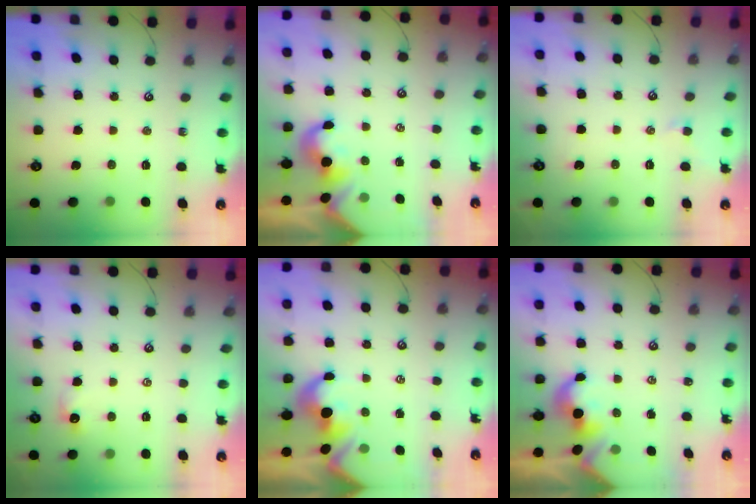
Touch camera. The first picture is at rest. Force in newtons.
{"total": 0.6, "press": 0.5, "slide": 0.3}
{"total": 0.0}
{"total": 0.7, "press": 0.6, "slide": 0.3}
{"total": 1.7, "press": 1.4, "slide": 1.0}
{"total": 1.3, "press": 1.3, "slide": 0.2}